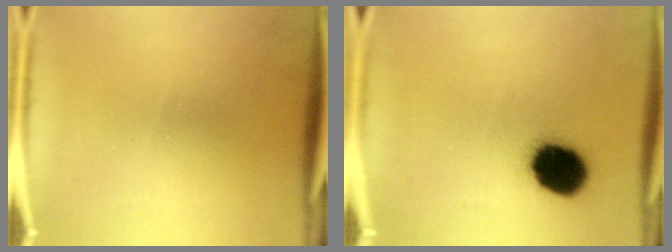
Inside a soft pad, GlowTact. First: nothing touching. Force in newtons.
{"total": 14.0}